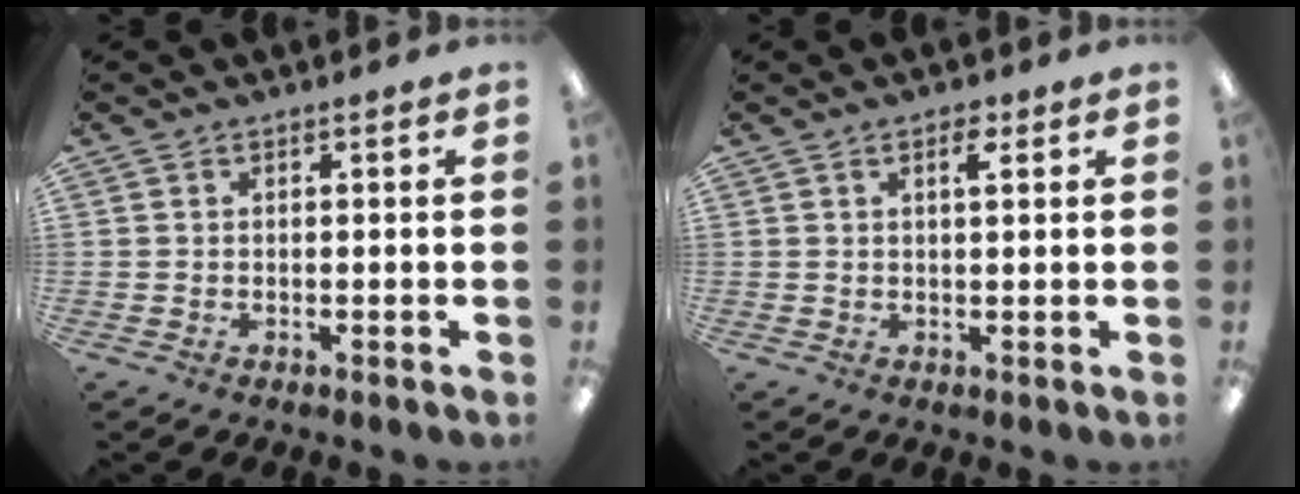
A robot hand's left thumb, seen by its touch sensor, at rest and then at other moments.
{"total": 3.2, "force": [1.8, 1.1, 2.3], "torque": [-0.028, -0.005, 0.025]}